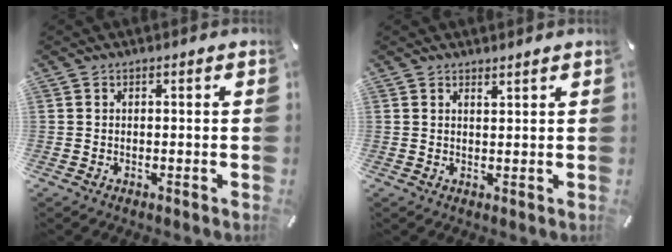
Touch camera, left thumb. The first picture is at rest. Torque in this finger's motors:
{"motor_torque": [-0.25, -0.33, 0.07, -0.40, -0.01]}